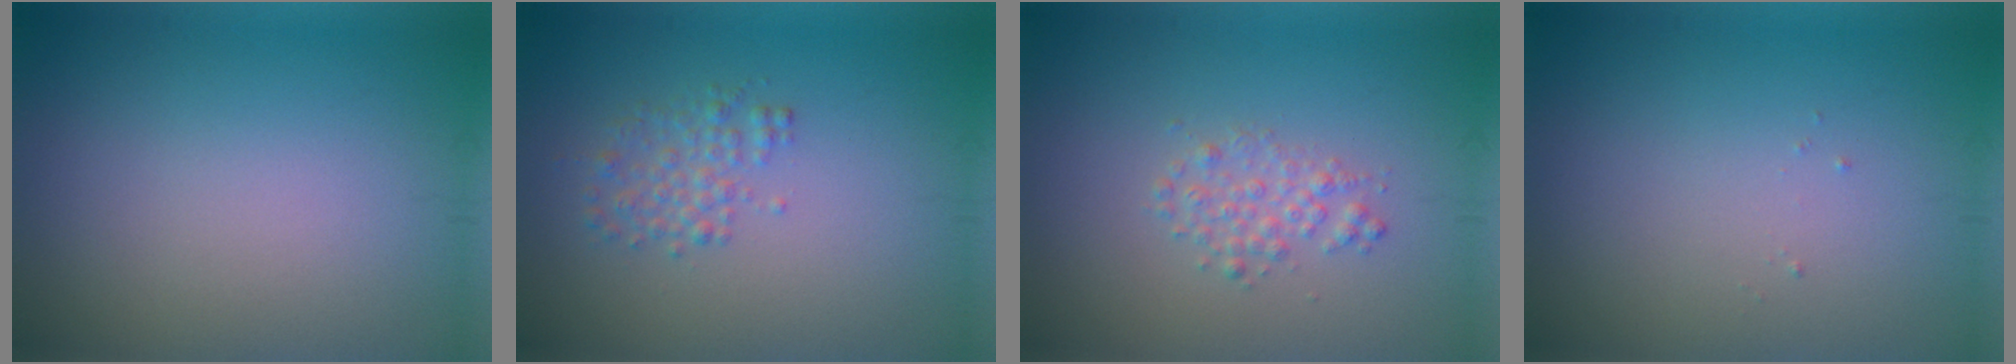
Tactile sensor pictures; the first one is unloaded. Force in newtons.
{"total": 2.0, "press": 2.0, "slide": 0.0}
{"total": 1.7, "press": 1.7, "slide": 0.0}
{"total": 0.0}